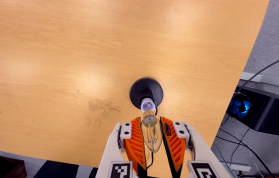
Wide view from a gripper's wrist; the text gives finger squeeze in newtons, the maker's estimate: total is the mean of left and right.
{"total": 12.2, "left": 13.0, "right": 11.5}